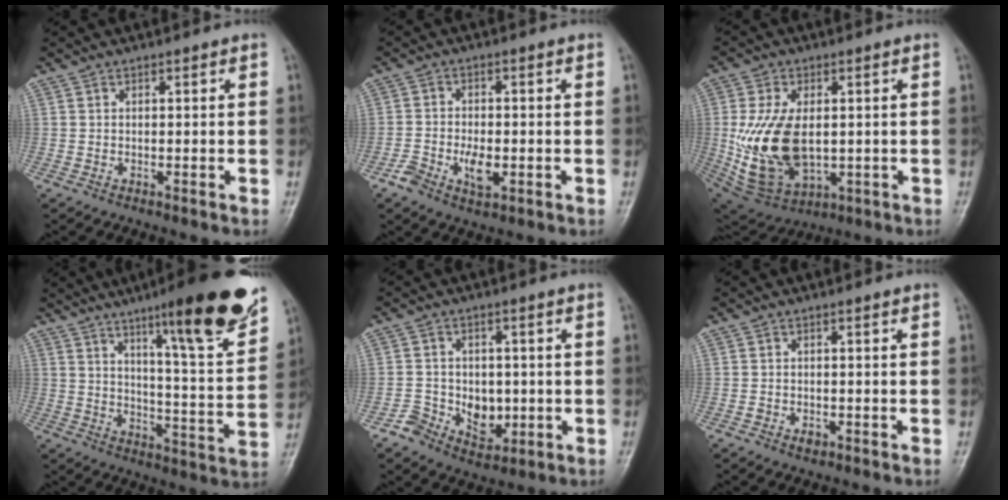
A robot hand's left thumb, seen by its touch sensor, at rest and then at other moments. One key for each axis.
{"total": 5.8, "fx": -2.1, "fy": 3.2, "fz": 4.3, "tx": -0.079, "ty": 0.010, "tz": -0.035}
{"total": 16.3, "fx": -0.3, "fy": 9.9, "fz": 13.0, "tx": -0.241, "ty": -0.016, "tz": 0.017}
{"total": 19.1, "fx": 11.9, "fy": 2.3, "fz": 14.8, "tx": -0.183, "ty": -0.066, "tz": 0.178}
{"total": 7.2, "fx": -1.6, "fy": 6.1, "fz": 3.5, "tx": -0.017, "ty": 0.009, "tz": -0.017}
{"total": 1.3, "fx": -0.8, "fy": 0.9, "fz": 0.6, "tx": -0.005, "ty": 0.008, "tz": -0.009}